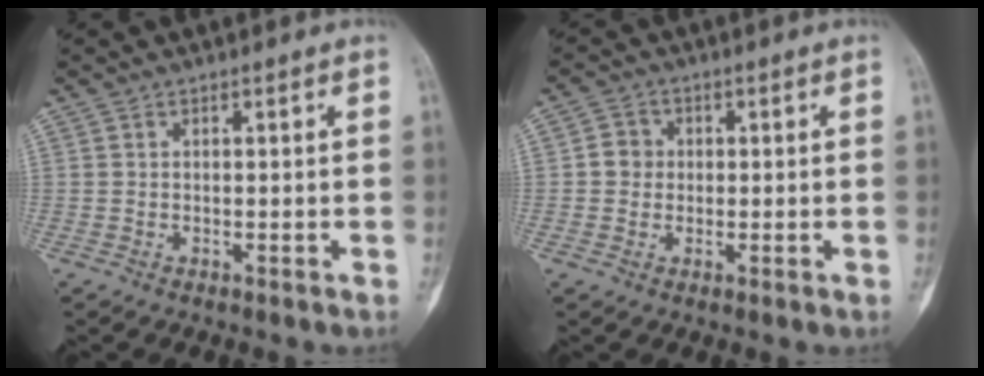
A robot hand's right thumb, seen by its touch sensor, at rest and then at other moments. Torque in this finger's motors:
{"motor_torque": [-0.32, 0.60, 0.17, -0.17, -0.01]}